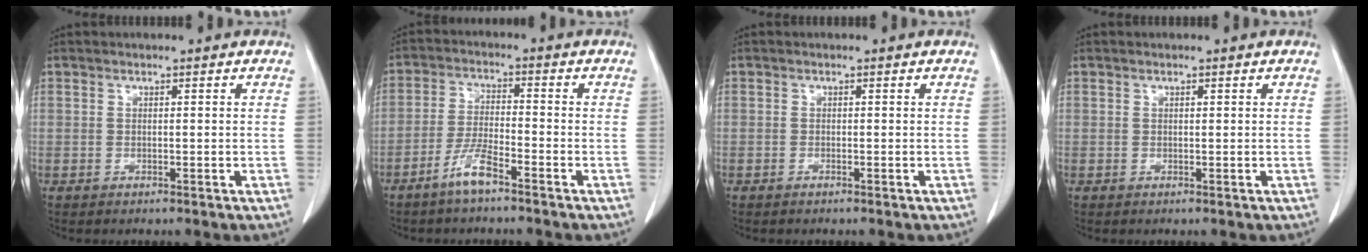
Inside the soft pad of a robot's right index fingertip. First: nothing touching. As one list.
[{"total": 5.3, "force": [-3.7, 0.5, 3.7], "torque": [-0.078, -0.004, -0.074]}, {"total": 0.0}, {"total": 0.0}]